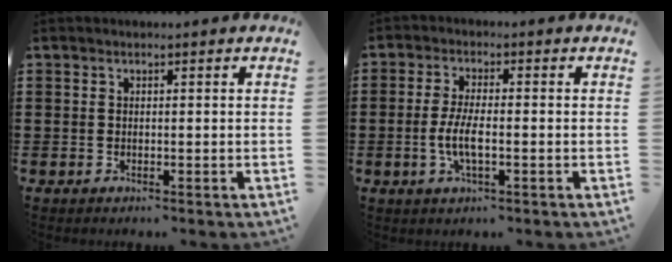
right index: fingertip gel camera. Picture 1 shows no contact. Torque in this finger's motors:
{"motor_torque": [1.27, 0.87, 0.54, 0.18]}